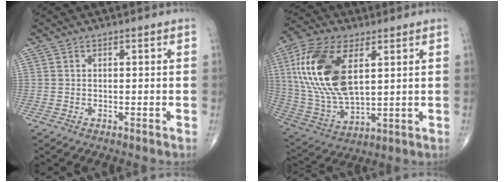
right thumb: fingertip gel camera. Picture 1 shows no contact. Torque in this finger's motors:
{"motor_torque": [-0.53, 3.01, 2.15, 0.61, 0.72]}